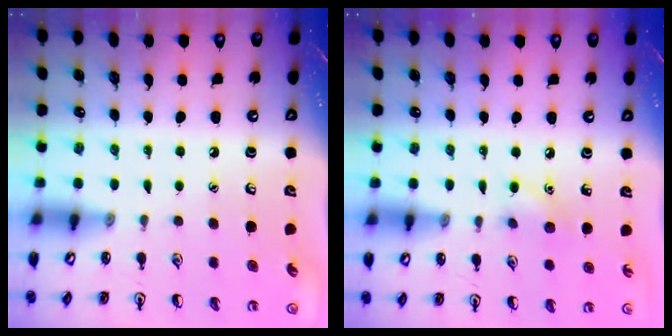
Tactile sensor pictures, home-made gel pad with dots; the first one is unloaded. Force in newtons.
{"total": 6.4, "press": 6.2, "slide": 1.7}